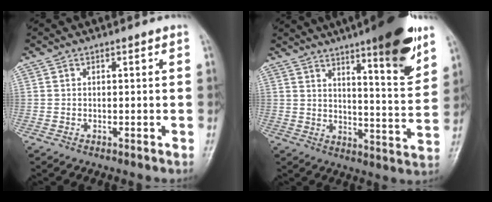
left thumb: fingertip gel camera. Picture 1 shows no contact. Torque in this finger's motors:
{"motor_torque": [2.36, 1.31, 1.57, -1.19, 0.28]}